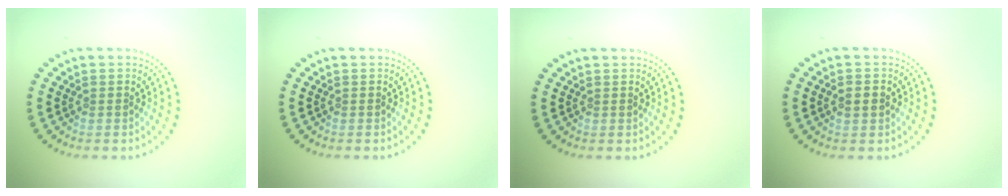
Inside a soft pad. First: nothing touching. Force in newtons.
{"total": 0.0}
{"total": 0.0}
{"total": 1.9, "press": 1.9, "slide": 0.1}